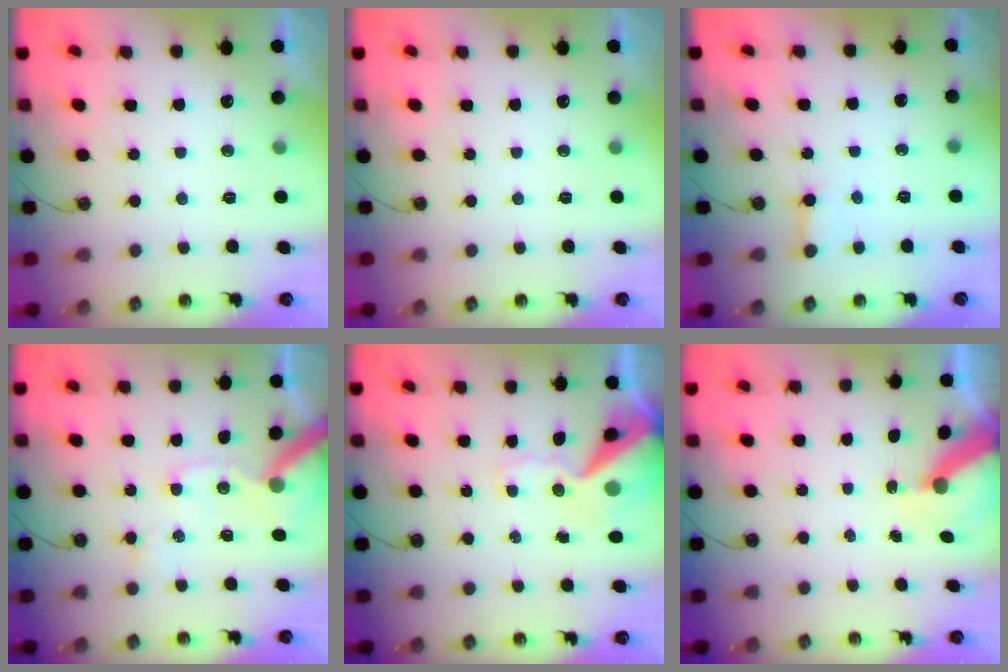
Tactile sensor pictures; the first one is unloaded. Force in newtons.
{"total": 0.0}
{"total": 3.0, "press": 3.0, "slide": 0.2}
{"total": 11.8, "press": 11.7, "slide": 1.6}
{"total": 13.7, "press": 13.5, "slide": 2.0}
{"total": 8.3, "press": 8.3, "slide": 0.7}